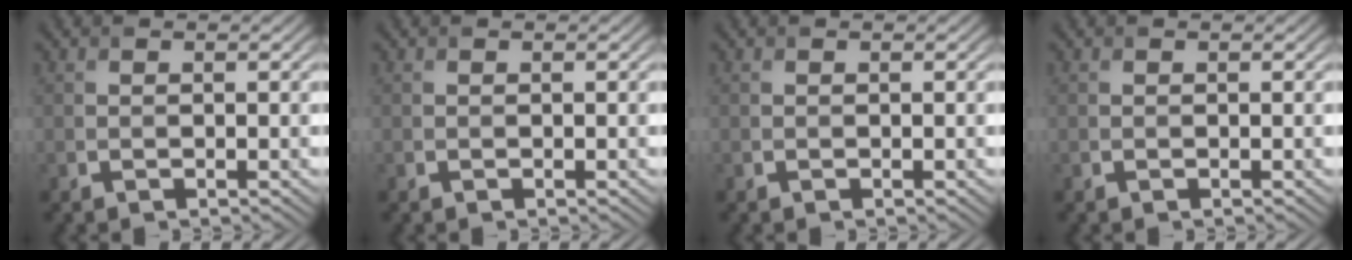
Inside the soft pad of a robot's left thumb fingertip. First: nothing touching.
{"total": 0.0}
{"total": 0.0}
{"total": 0.0}